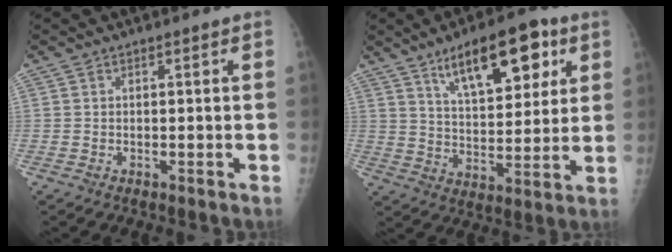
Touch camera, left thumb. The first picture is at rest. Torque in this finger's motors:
{"motor_torque": [0.30, 0.41, 1.05, -0.40, 0.29]}